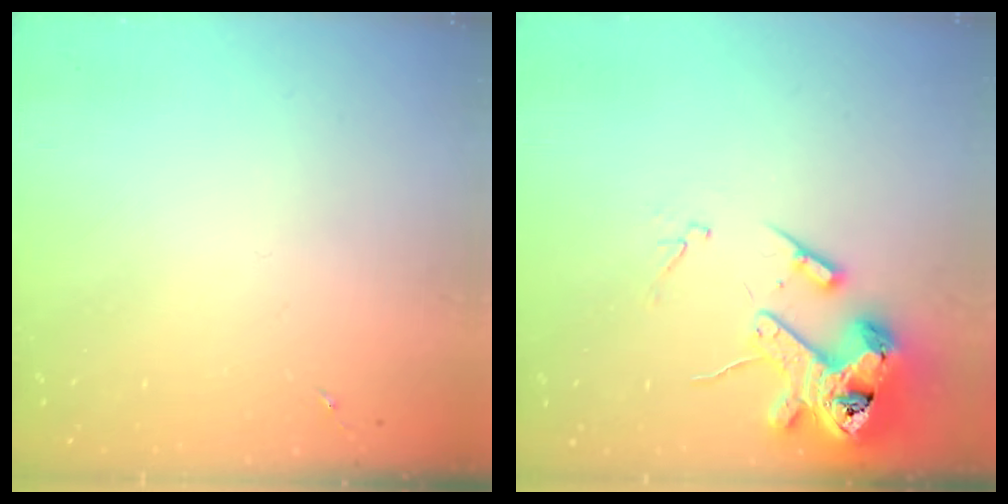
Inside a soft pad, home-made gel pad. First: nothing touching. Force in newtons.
{"total": 15.6, "press": 15.4, "slide": 2.3}